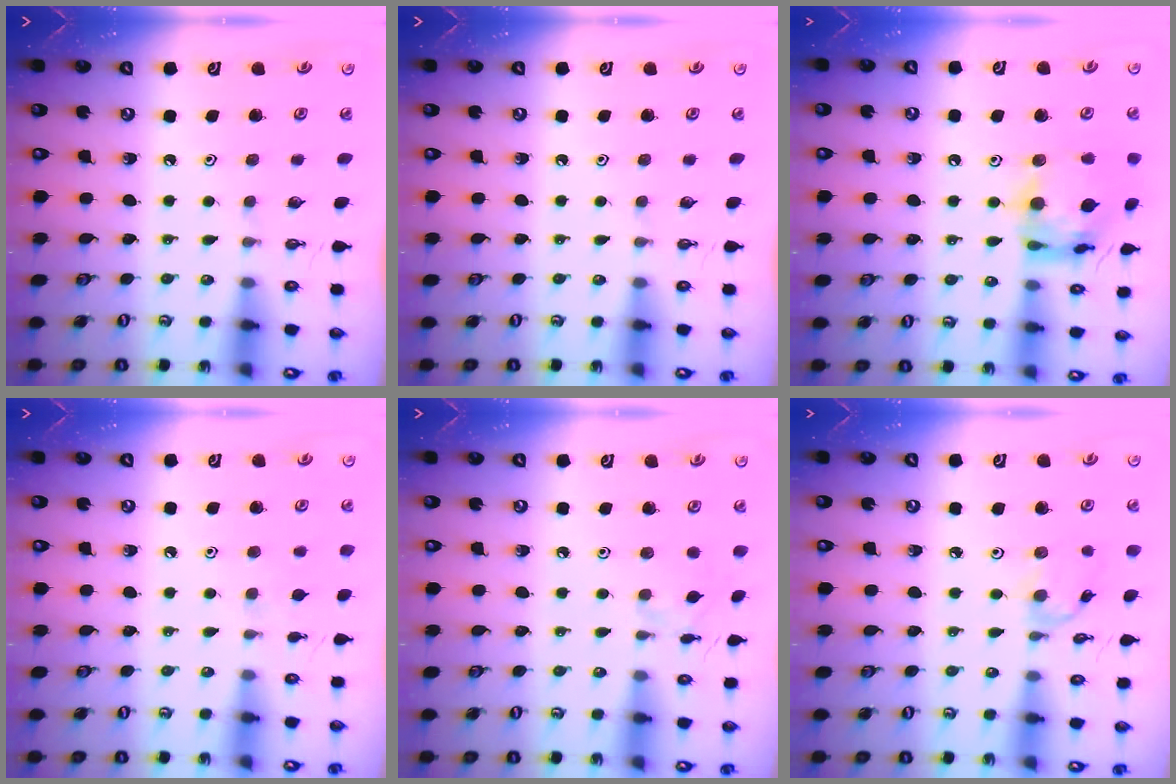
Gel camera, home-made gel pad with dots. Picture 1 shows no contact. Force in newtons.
{"total": 0.0}
{"total": 14.8, "press": 14.7, "slide": 1.5}
{"total": 2.9, "press": 2.8, "slide": 0.6}
{"total": 1.5, "press": 1.4, "slide": 0.5}
{"total": 4.2, "press": 4.2, "slide": 0.2}